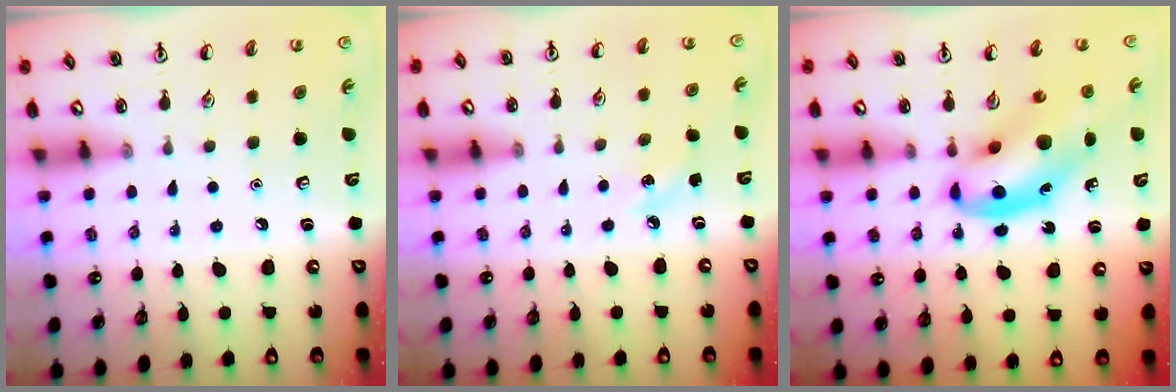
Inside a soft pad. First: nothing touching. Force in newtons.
{"total": 5.0, "press": 4.7, "slide": 1.5}
{"total": 12.6, "press": 12.2, "slide": 3.4}